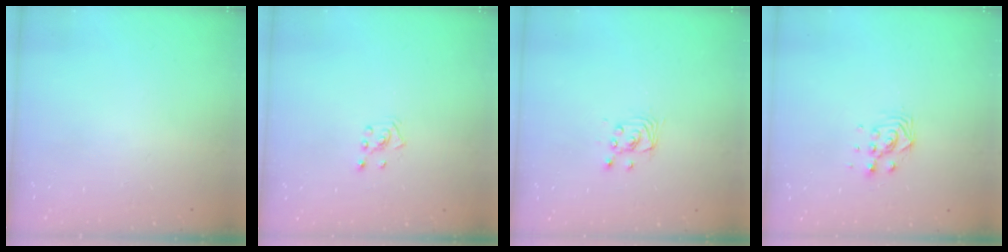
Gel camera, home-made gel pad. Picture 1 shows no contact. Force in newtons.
{"total": 2.8, "press": 2.8, "slide": 0.2}
{"total": 2.8, "press": 2.8, "slide": 0.2}
{"total": 5.3, "press": 5.2, "slide": 0.2}